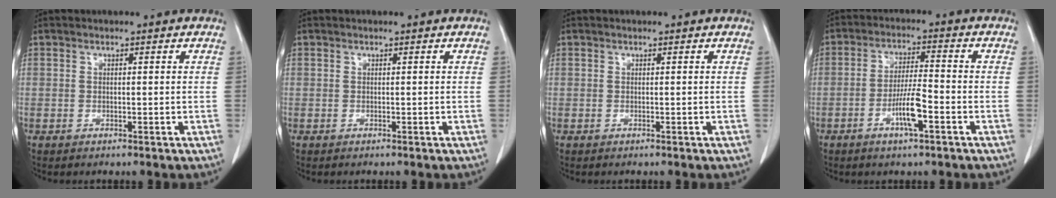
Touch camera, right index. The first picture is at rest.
{"total": 0.0}
{"total": 0.0}
{"total": 6.4, "force": [-2.7, 0.6, 5.8], "torque": [-0.112, -0.002, -0.050]}